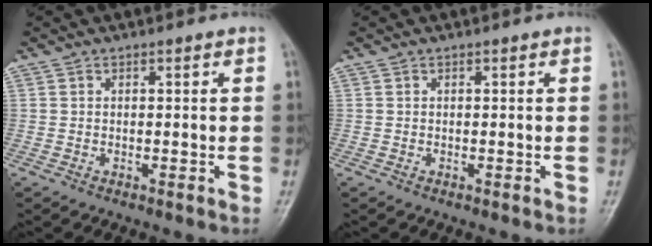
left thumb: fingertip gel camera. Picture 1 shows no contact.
{"total": 0.0}